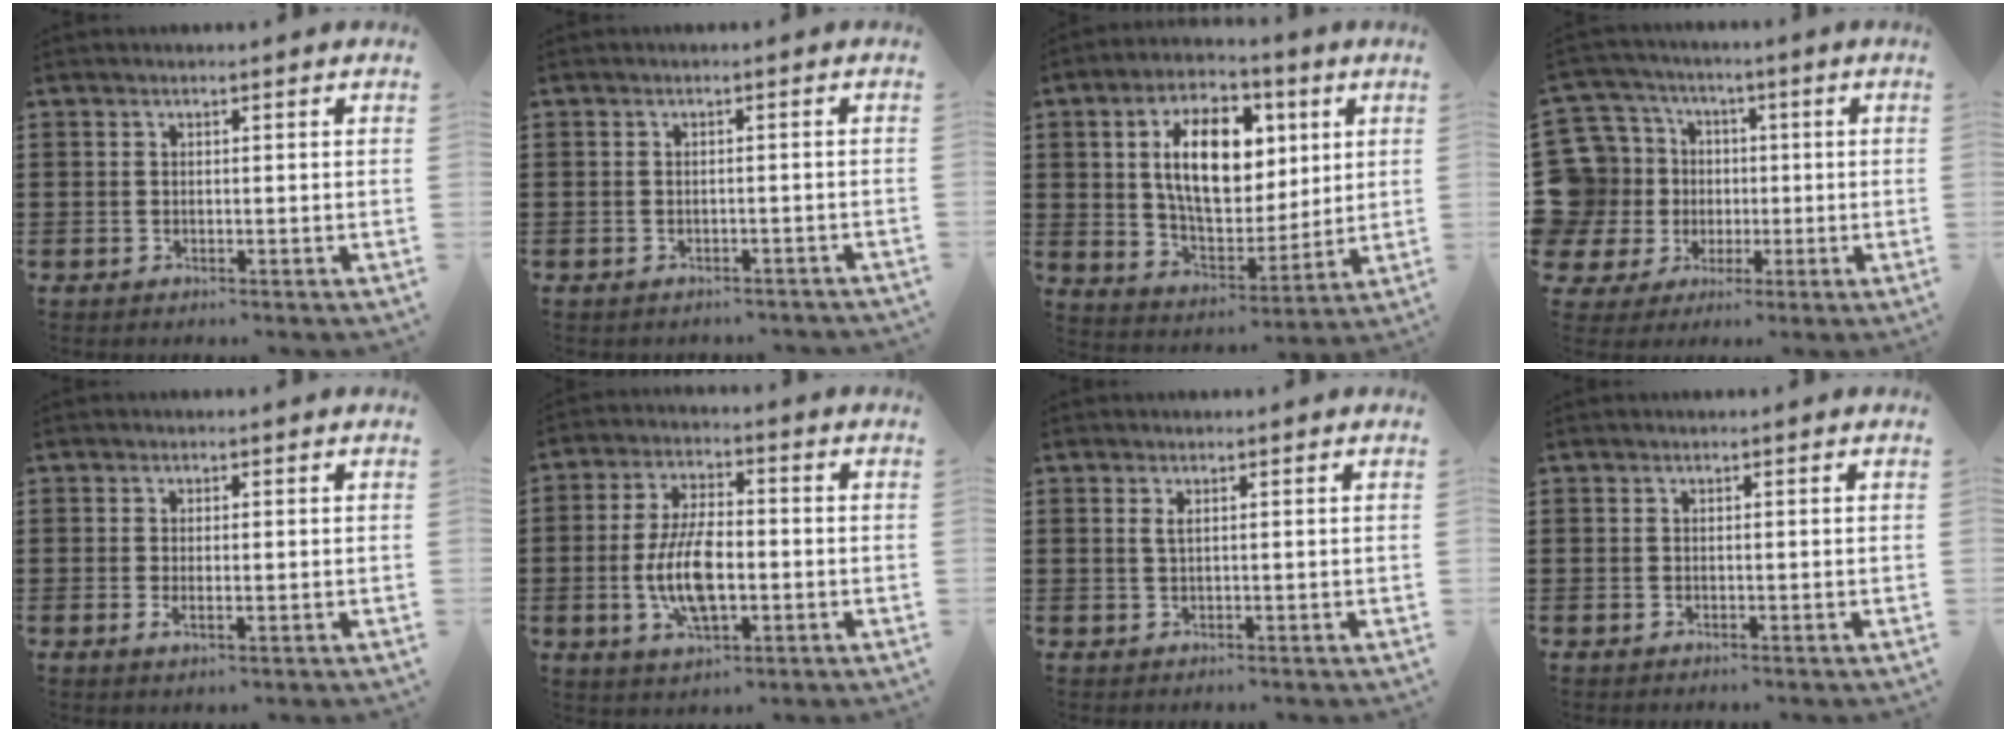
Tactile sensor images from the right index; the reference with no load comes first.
{"total": 1.1, "force": [-1.1, 0.4, 0.0], "torque": [-0.005, 0.002, -0.024]}
{"total": 13.6, "force": [3.7, 7.7, 10.5], "torque": [-0.192, 0.011, 0.063]}
{"total": 11.4, "force": [-0.1, 10.9, 3.2], "torque": [-0.123, -0.004, 0.007]}
{"total": 1.5, "force": [0.0, 0.5, 1.4], "torque": [-0.025, 0.000, -0.001]}
{"total": 9.6, "force": [-1.7, 4.2, 8.5], "torque": [-0.186, -0.004, -0.034]}
{"total": 1.1, "force": [0.4, 0.2, 0.9], "torque": [-0.019, 0.004, 0.007]}
{"total": 0.0}